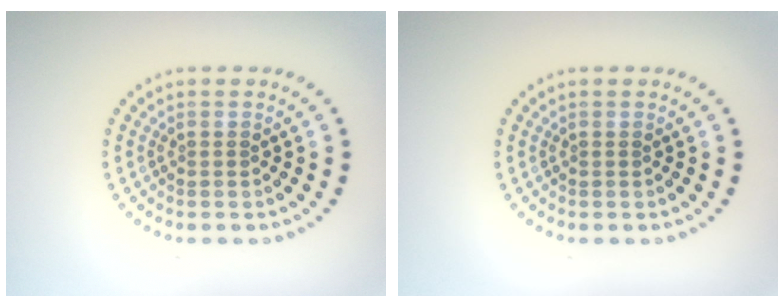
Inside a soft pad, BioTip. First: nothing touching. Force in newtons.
{"total": 0.0}